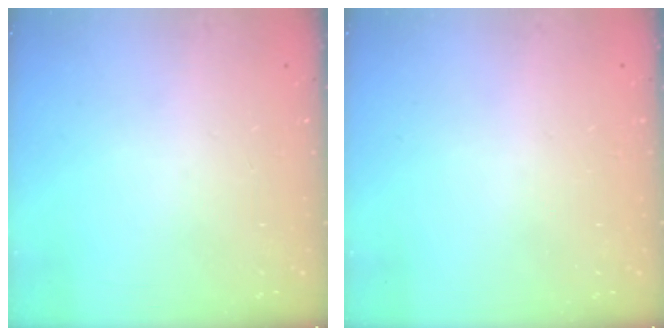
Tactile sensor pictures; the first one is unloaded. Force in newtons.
{"total": 1.6, "press": 1.6, "slide": 0.1}